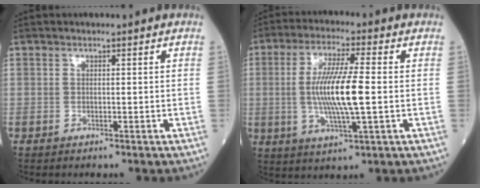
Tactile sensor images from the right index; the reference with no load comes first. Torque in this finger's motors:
{"motor_torque": [1.42, -0.24, 0.89, 0.21]}